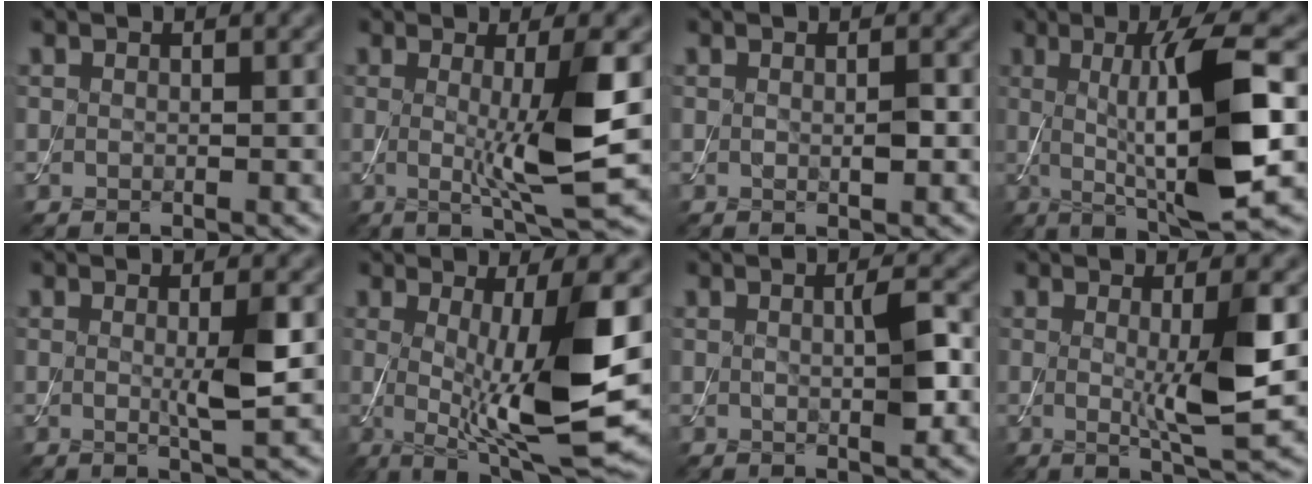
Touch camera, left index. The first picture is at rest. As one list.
[{"total": 7.0, "force": [0.0, 1.0, 7.0], "torque": [-0.114, -0.013, 0.005]}, {"total": 1.0, "force": [0.0, 0.3, 1.0], "torque": [-0.020, -0.002, 0.000]}, {"total": 10.7, "force": [0.1, 2.2, 10.4], "torque": [-0.159, -0.003, 0.008]}, {"total": 2.9, "force": [0.0, 0.3, 2.9], "torque": [-0.052, -0.007, 0.000]}, {"total": 11.3, "force": [-0.3, 2.5, 11.0], "torque": [-0.178, -0.018, 0.005]}, {"total": 2.7, "force": [0.1, 0.4, 2.7], "torque": [-0.044, -0.001, 0.000]}, {"total": 5.4, "force": [0.1, 0.8, 5.3], "torque": [-0.089, -0.010, 0.004]}]